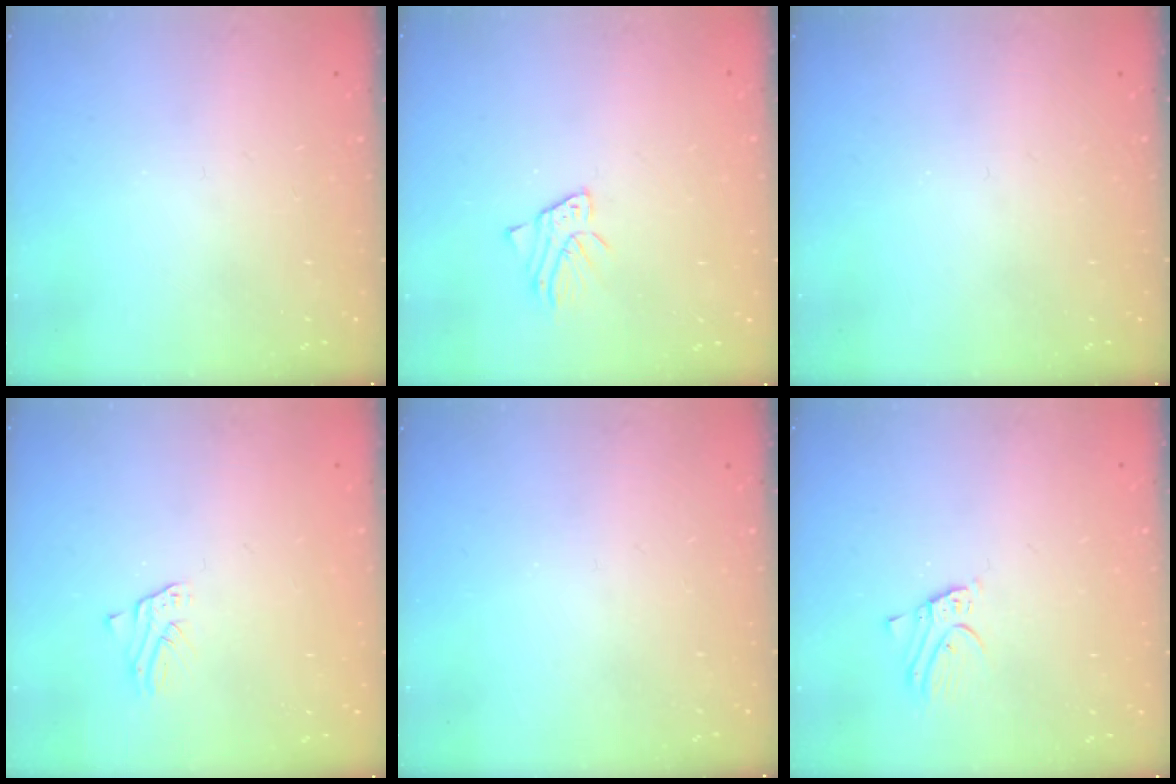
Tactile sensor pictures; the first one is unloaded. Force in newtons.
{"total": 2.4, "press": 2.4, "slide": 0.2}
{"total": 0.0}
{"total": 1.9, "press": 1.9, "slide": 0.1}
{"total": 0.0}
{"total": 2.7, "press": 2.7, "slide": 0.1}